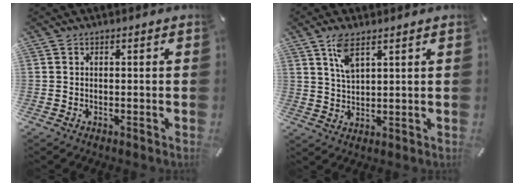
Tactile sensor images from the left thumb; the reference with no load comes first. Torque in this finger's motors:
{"motor_torque": [1.14, 1.10, 0.46, -0.75, 0.18]}